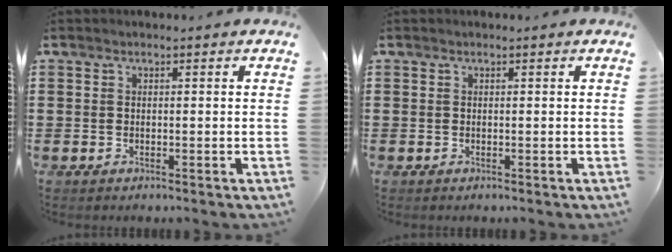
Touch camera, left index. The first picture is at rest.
{"total": 0.0}